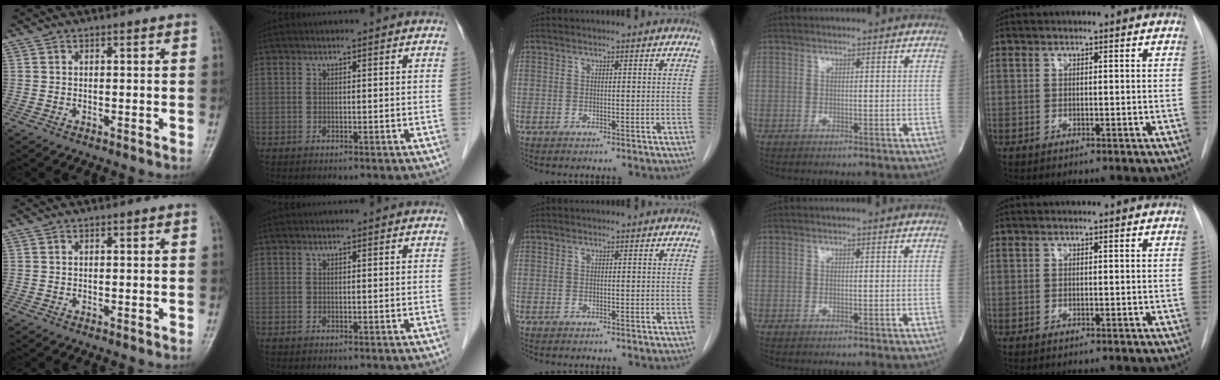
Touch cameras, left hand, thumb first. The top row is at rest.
{}